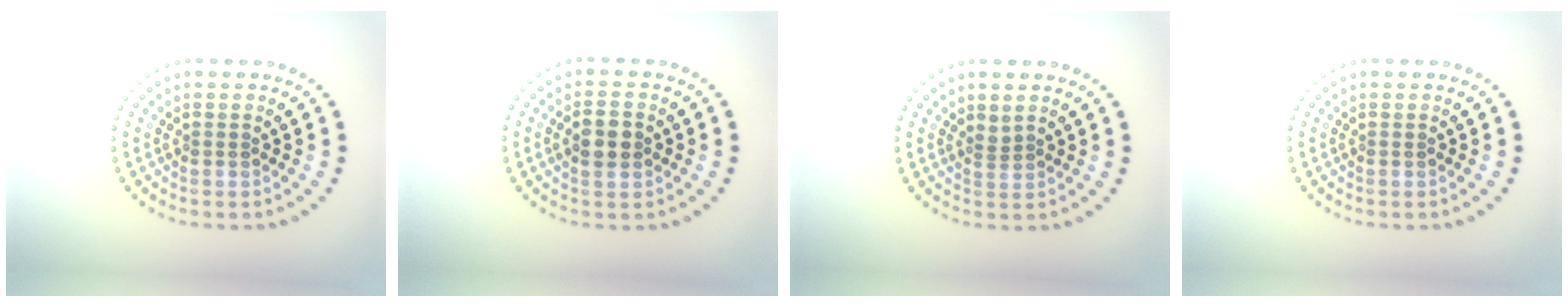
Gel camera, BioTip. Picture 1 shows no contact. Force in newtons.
{"total": 2.5, "press": 2.5, "slide": 0.1}
{"total": 0.7, "press": 0.3, "slide": 0.7}
{"total": 0.0}